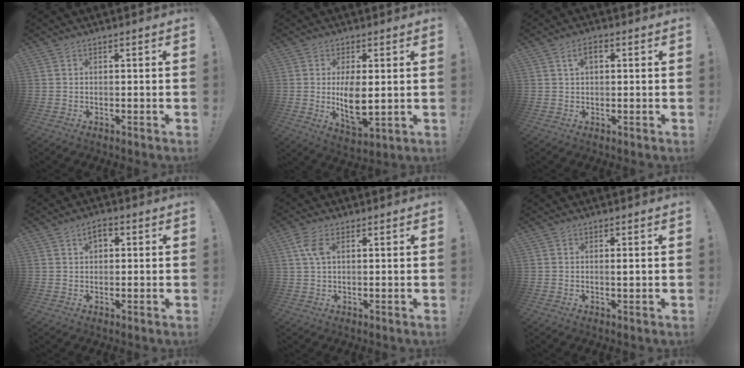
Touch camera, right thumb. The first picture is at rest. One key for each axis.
{"total": 8.9, "fx": 0.7, "fy": 4.0, "fz": 7.9, "tx": -0.137, "ty": -0.020, "tz": 0.012}
{"total": 3.7, "fx": 1.2, "fy": 1.9, "fz": 2.9, "tx": -0.046, "ty": 0.001, "tz": 0.019}
{"total": 3.4, "fx": 1.3, "fy": 2.1, "fz": 2.3, "tx": -0.027, "ty": -0.001, "tz": 0.019}
{"total": 5.3, "fx": 1.9, "fy": 2.8, "fz": 4.2, "tx": -0.084, "ty": -0.002, "tz": 0.033}
{"total": 0.9, "fx": 0.1, "fy": 0.0, "fz": 0.9, "tx": -0.006, "ty": -0.006, "tz": -0.001}